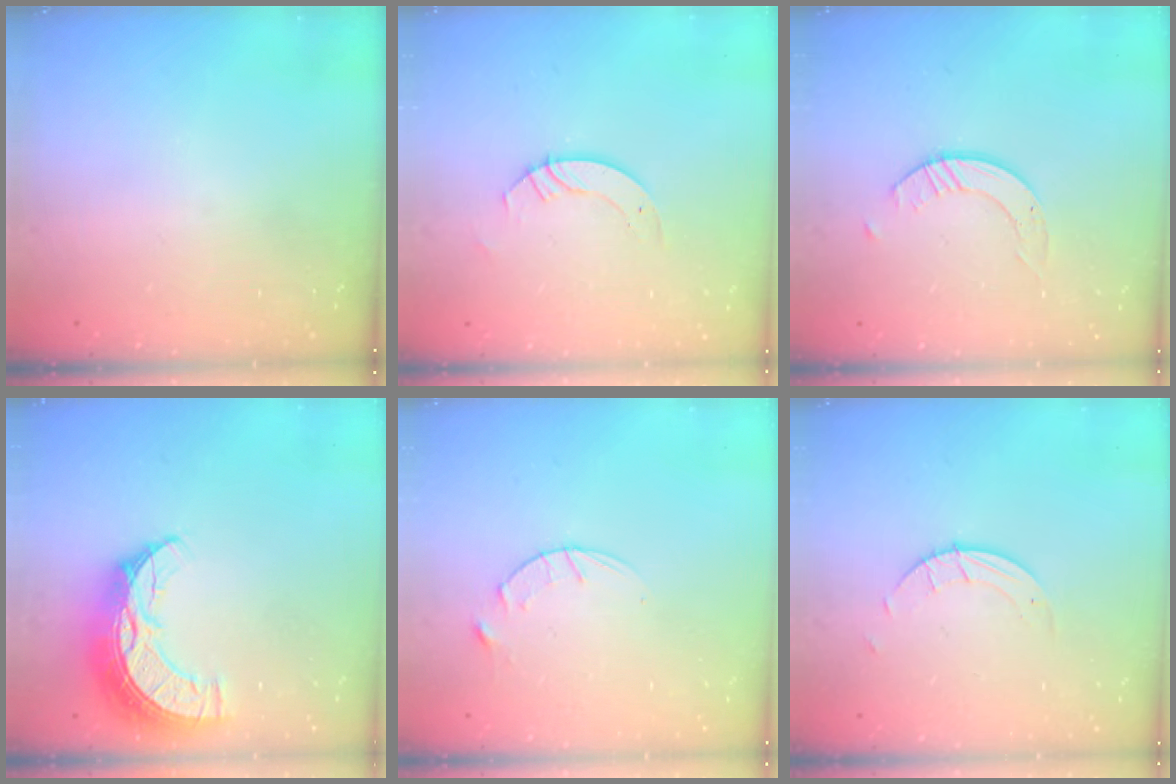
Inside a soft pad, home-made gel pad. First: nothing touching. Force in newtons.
{"total": 3.7, "press": 3.7, "slide": 0.3}
{"total": 2.6, "press": 2.5, "slide": 0.3}
{"total": 13.4, "press": 13.3, "slide": 0.9}
{"total": 3.2, "press": 3.2, "slide": 0.4}
{"total": 1.5, "press": 1.5, "slide": 0.1}